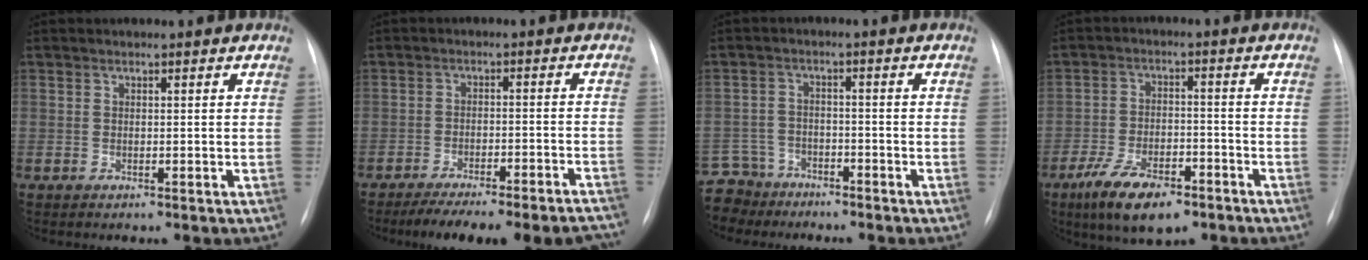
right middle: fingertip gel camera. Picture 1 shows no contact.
{"total": 17.8, "force": [-15.8, 2.5, 7.7], "torque": [-0.071, 0.004, -0.209]}
{"total": 7.0, "force": [-6.1, 3.4, -0.6], "torque": [0.010, 0.004, -0.111]}
{"total": 10.3, "force": [-6.8, 4.0, 6.7], "torque": [-0.128, -0.011, -0.113]}